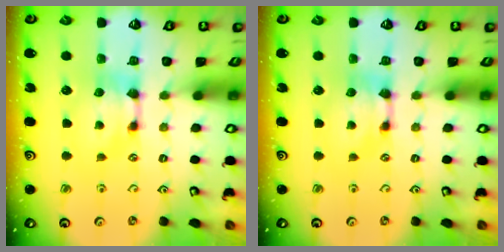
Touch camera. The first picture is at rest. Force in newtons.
{"total": 0.0}